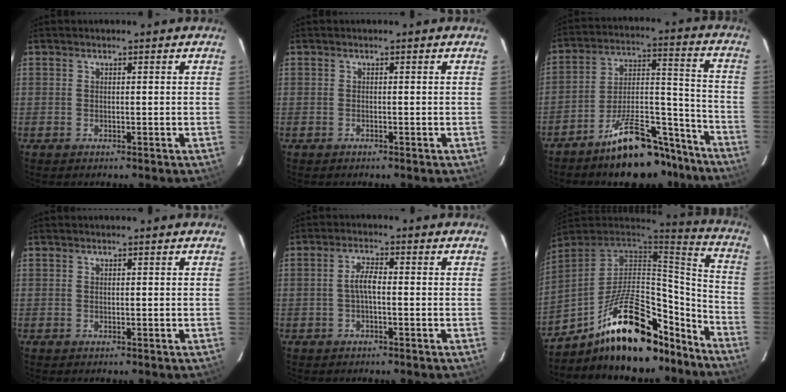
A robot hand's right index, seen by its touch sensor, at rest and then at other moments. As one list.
[{"total": 0.0}, {"total": 17.4, "force": [-14.1, 5.9, 8.3], "torque": [-0.134, 0.046, -0.206]}, {"total": 0.0}, {"total": 3.2, "force": [-0.5, 0.8, 3.1], "torque": [-0.063, 0.008, -0.009]}, {"total": 25.3, "force": [-17.4, 10.5, 15.0], "torque": [-0.247, 0.029, -0.251]}]